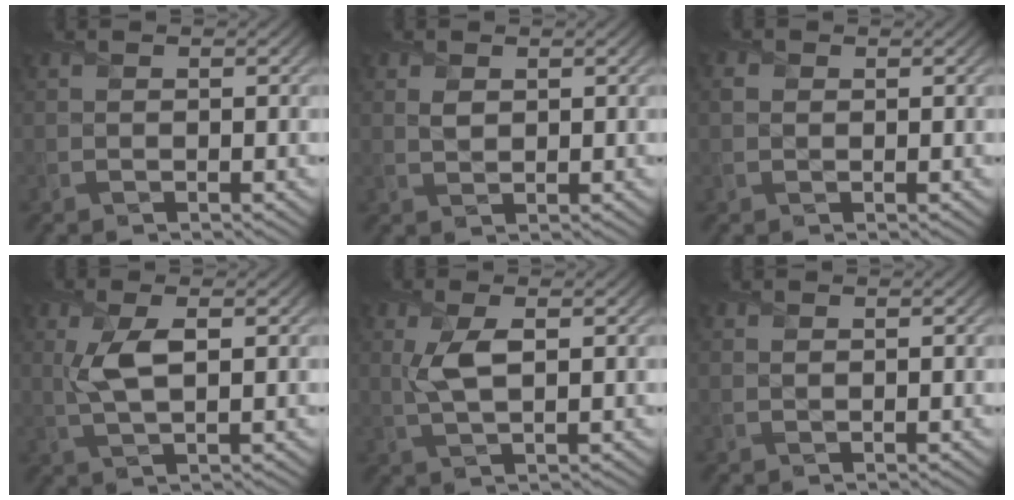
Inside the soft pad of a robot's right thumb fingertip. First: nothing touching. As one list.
[{"total": 1.1, "force": [0.5, 0.8, 0.4], "torque": [-0.010, -0.003, 0.016]}, {"total": 0.7, "force": [0.1, 0.7, 0.0], "torque": [0.002, -0.003, 0.004]}, {"total": 4.5, "force": [0.9, 1.6, 4.1], "torque": [-0.097, 0.001, 0.020]}, {"total": 3.9, "force": [0.9, 1.4, 3.6], "torque": [-0.085, 0.000, 0.019]}, {"total": 0.0}]